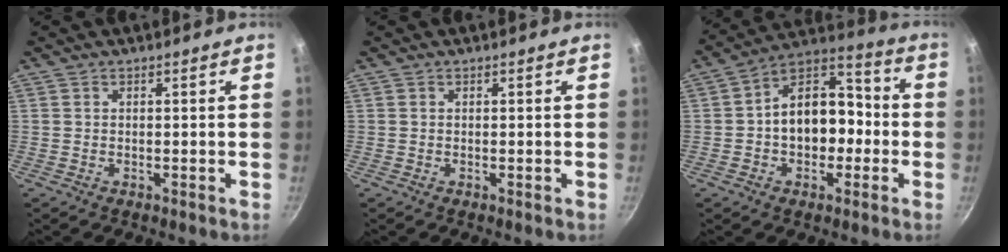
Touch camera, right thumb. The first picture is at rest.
{"total": 0.0}
{"total": 14.9, "force": [-1.1, 9.9, 11.1], "torque": [-0.133, 0.047, -0.030]}